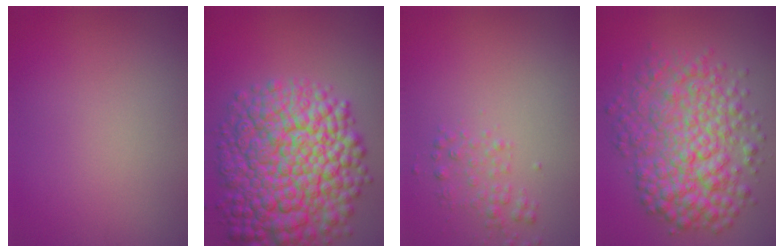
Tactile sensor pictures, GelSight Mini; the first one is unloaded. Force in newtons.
{"total": 13.3, "press": 13.3, "slide": 0.3}
{"total": 1.6, "press": 1.6, "slide": 0.0}
{"total": 8.2, "press": 8.2, "slide": 0.1}